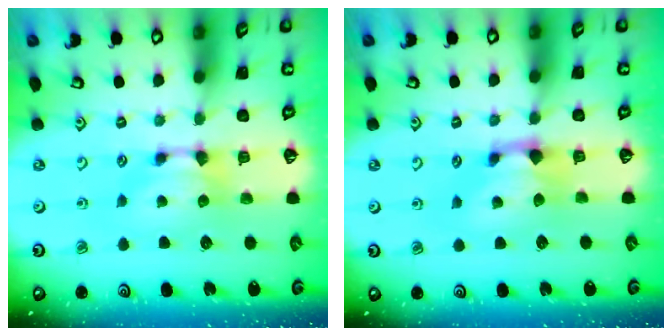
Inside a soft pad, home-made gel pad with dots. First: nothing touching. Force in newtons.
{"total": 1.2, "press": 0.4, "slide": 1.1}